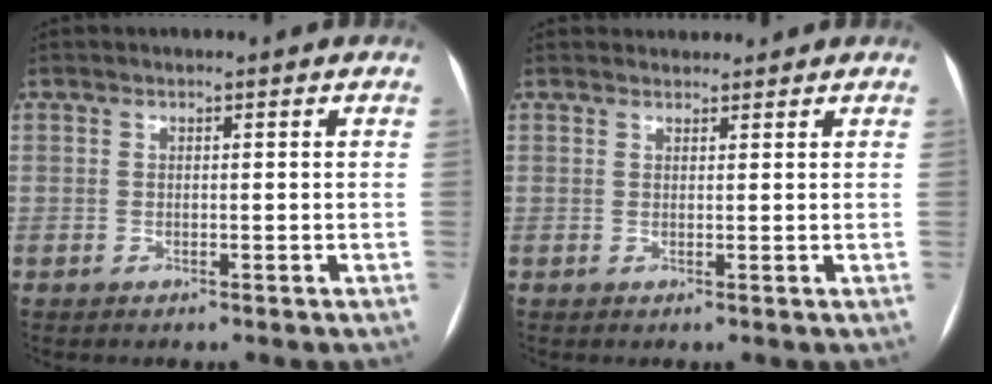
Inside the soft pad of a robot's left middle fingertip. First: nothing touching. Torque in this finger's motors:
{"motor_torque": [0.16, -0.19, -0.02, 0.00]}